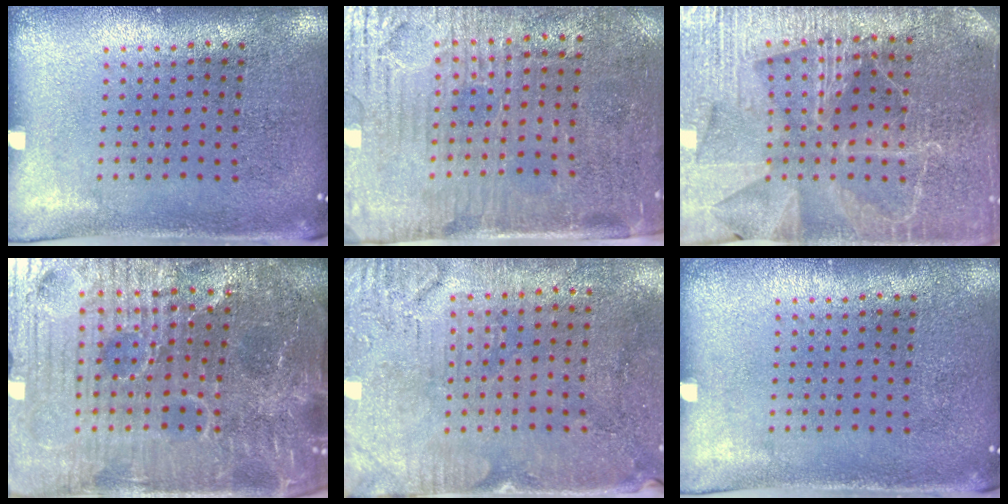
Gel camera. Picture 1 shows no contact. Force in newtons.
{"total": 3.9, "press": 3.5, "slide": 1.7}
{"total": 4.2, "press": 3.9, "slide": 1.5}
{"total": 7.1, "press": 6.4, "slide": 3.0}
{"total": 3.1, "press": 2.6, "slide": 1.7}
{"total": 0.0}